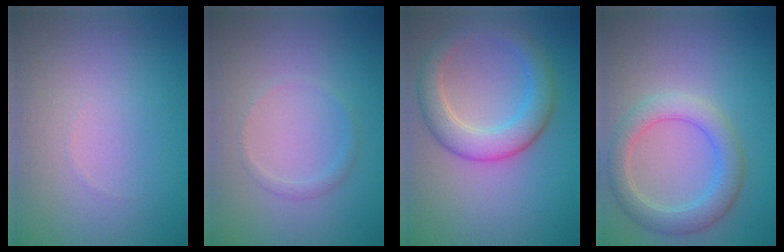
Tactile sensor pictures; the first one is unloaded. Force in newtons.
{"total": 1.0, "press": 1.0, "slide": 0.1}
{"total": 4.7, "press": 4.7, "slide": 0.1}
{"total": 4.0, "press": 4.0, "slide": 0.2}